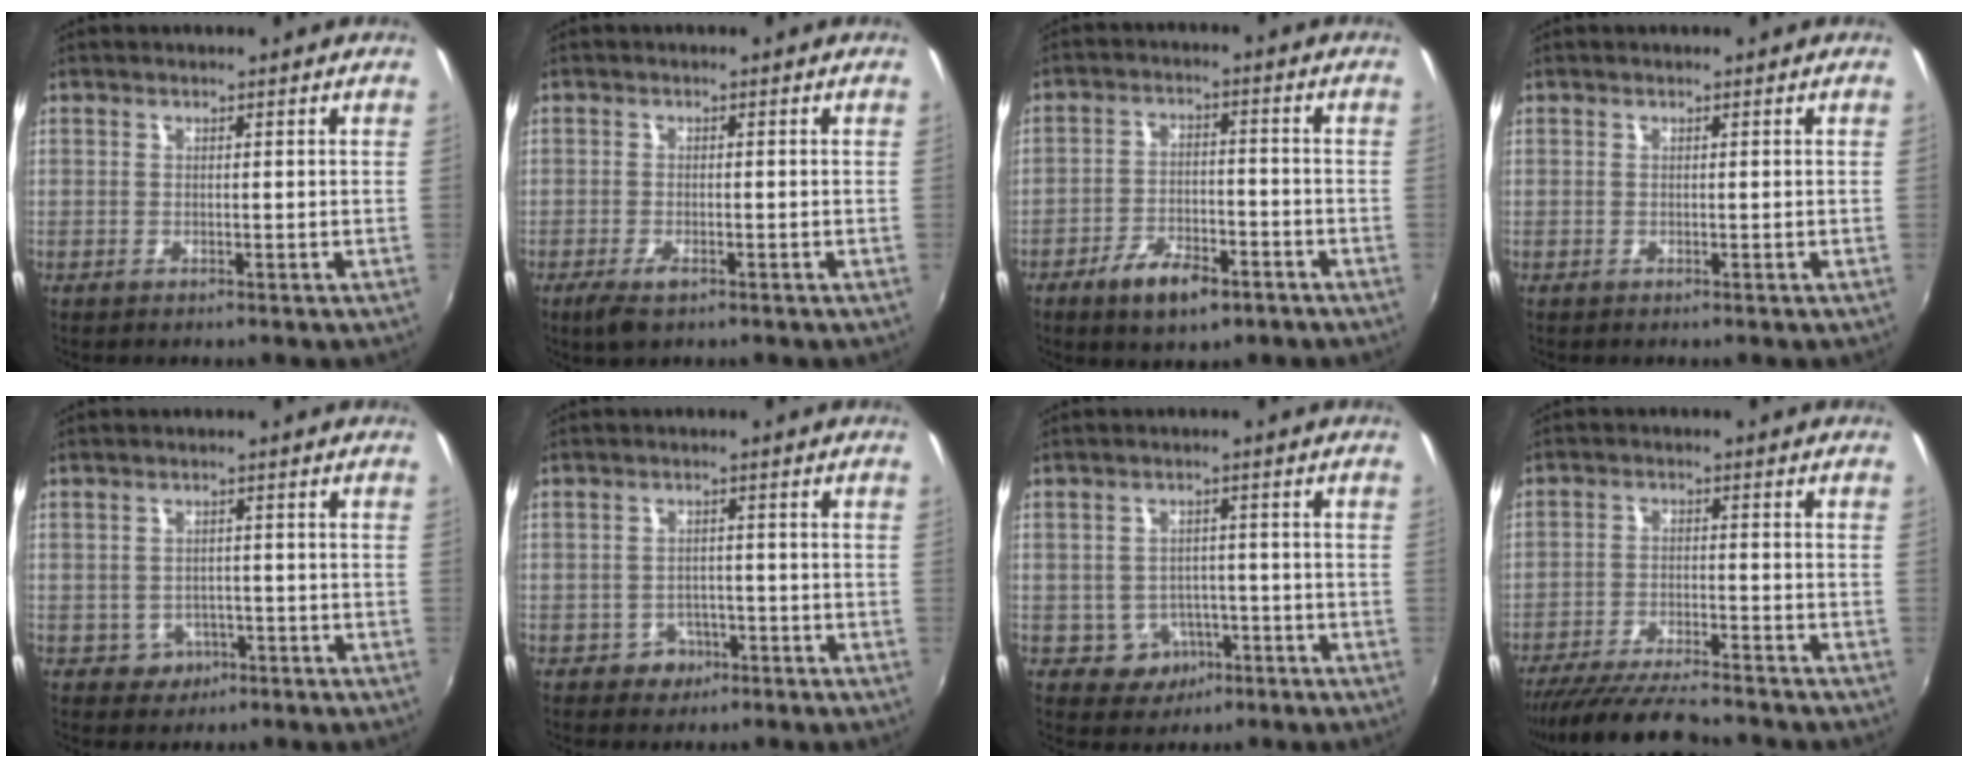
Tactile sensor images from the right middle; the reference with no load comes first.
{"total": 3.6, "force": [-2.2, 1.3, 2.6], "torque": [-0.060, -0.011, -0.040]}
{"total": 8.7, "force": [-5.4, 3.7, 5.7], "torque": [-0.122, -0.006, -0.087]}
{"total": 0.0}
{"total": 3.8, "force": [-1.6, 3.4, 0.6], "torque": [-0.024, 0.006, -0.017]}
{"total": 3.6, "force": [-1.9, 3.1, 0.4], "torque": [-0.018, 0.008, -0.024]}
{"total": 5.4, "force": [-2.3, 4.7, 1.1], "torque": [-0.035, 0.011, -0.020]}
{"total": 13.8, "force": [-12.4, 1.5, 5.8], "torque": [-0.132, -0.021, -0.206]}